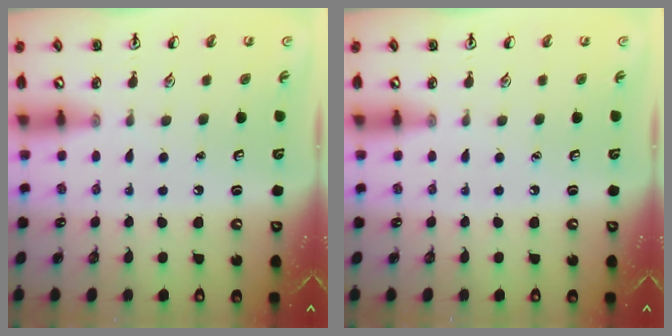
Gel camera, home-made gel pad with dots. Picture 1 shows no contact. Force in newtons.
{"total": 0.0}